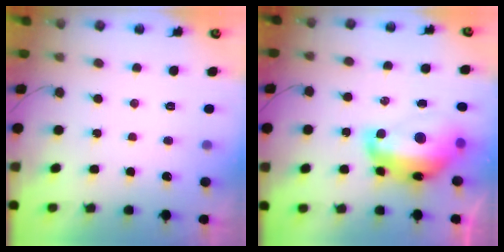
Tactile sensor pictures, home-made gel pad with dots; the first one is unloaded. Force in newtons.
{"total": 16.3, "press": 16.3, "slide": 1.5}